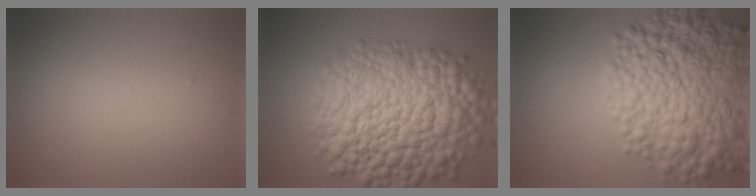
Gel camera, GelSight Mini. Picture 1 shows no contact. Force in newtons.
{"total": 15.7, "press": 15.7, "slide": 0.6}
{"total": 9.6, "press": 9.6, "slide": 0.3}